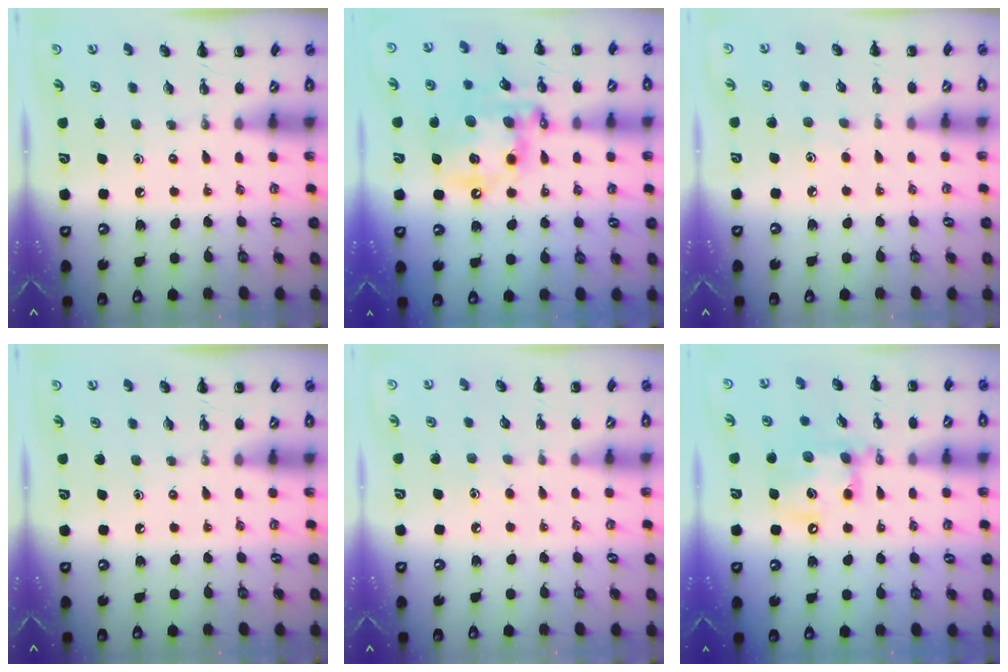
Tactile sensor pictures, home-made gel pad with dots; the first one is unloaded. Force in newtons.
{"total": 15.7, "press": 15.3, "slide": 3.4}
{"total": 3.5, "press": 3.4, "slide": 0.9}
{"total": 0.0}
{"total": 3.2, "press": 3.1, "slide": 0.9}
{"total": 14.6, "press": 14.4, "slide": 2.5}